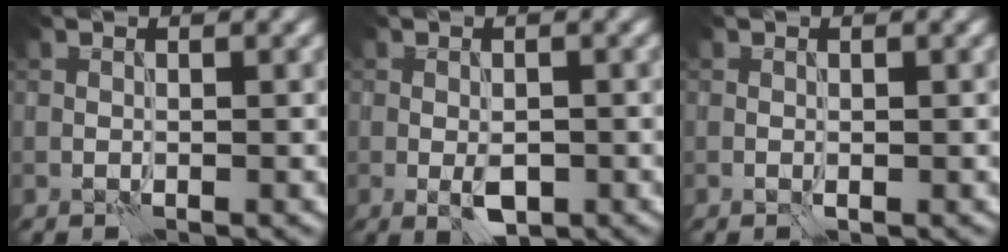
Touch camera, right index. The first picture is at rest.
{"total": 2.6, "force": [-0.9, 1.3, 2.0], "torque": [-0.036, -0.002, -0.014]}
{"total": 0.0}